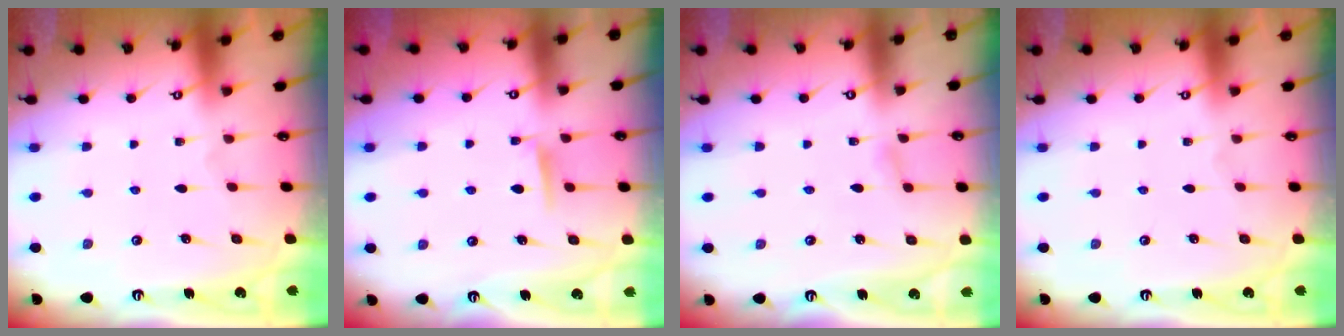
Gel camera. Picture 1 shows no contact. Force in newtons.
{"total": 5.0, "press": 4.9, "slide": 0.6}
{"total": 2.3, "press": 2.3, "slide": 0.3}
{"total": 0.0}